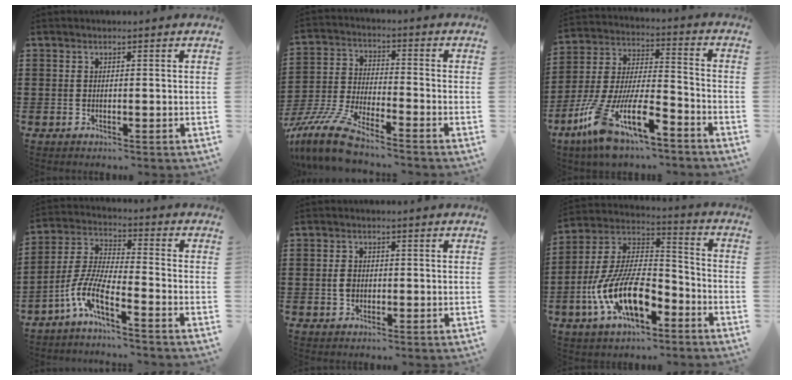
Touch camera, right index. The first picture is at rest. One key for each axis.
{"total": 9.6, "fx": -8.5, "fy": 0.5, "fz": 4.4, "tx": -0.112, "ty": -0.002, "tz": -0.174}
{"total": 13.5, "fx": -8.3, "fy": 4.0, "fz": 9.9, "tx": -0.216, "ty": 0.000, "tz": -0.154}
{"total": 7.6, "fx": -5.1, "fy": 1.2, "fz": 5.4, "tx": -0.148, "ty": -0.020, "tz": -0.108}
{"total": 2.2, "fx": -0.1, "fy": 1.7, "fz": 1.5, "tx": -0.031, "ty": 0.005, "tz": -0.003}
{"total": 13.2, "fx": -6.5, "fy": 5.8, "fz": 9.9, "tx": -0.228, "ty": -0.001, "tz": -0.126}